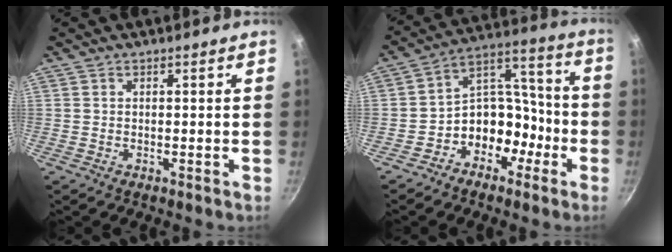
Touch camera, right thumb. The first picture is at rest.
{"total": 12.1, "force": [-5.4, 9.0, 5.9], "torque": [-0.033, 0.090, -0.094]}